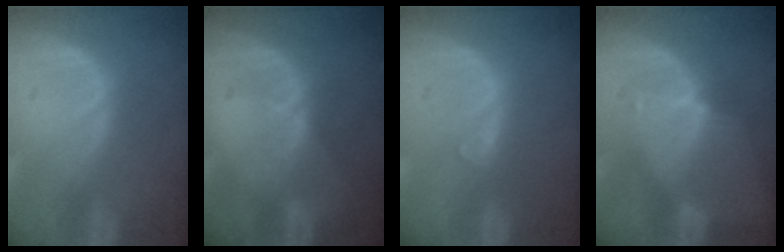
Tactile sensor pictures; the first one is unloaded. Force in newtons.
{"total": 2.6, "press": 2.2, "slide": 1.4}
{"total": 0.9, "press": 0.8, "slide": 0.2}
{"total": 6.6, "press": 5.8, "slide": 3.0}